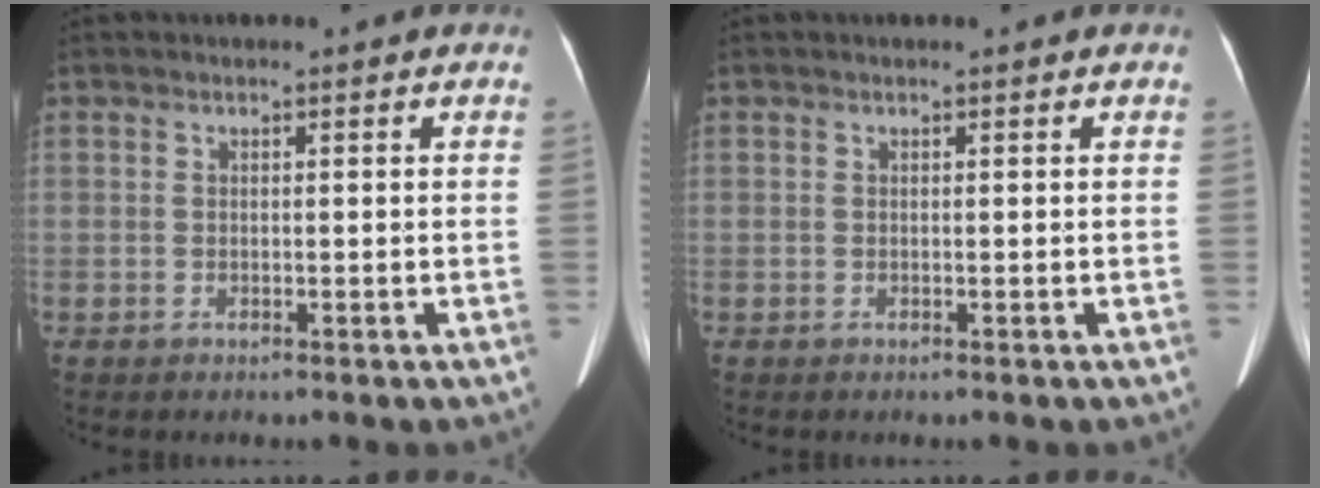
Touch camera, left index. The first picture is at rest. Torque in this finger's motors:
{"motor_torque": [0.00, 0.00, 0.00, 0.00]}